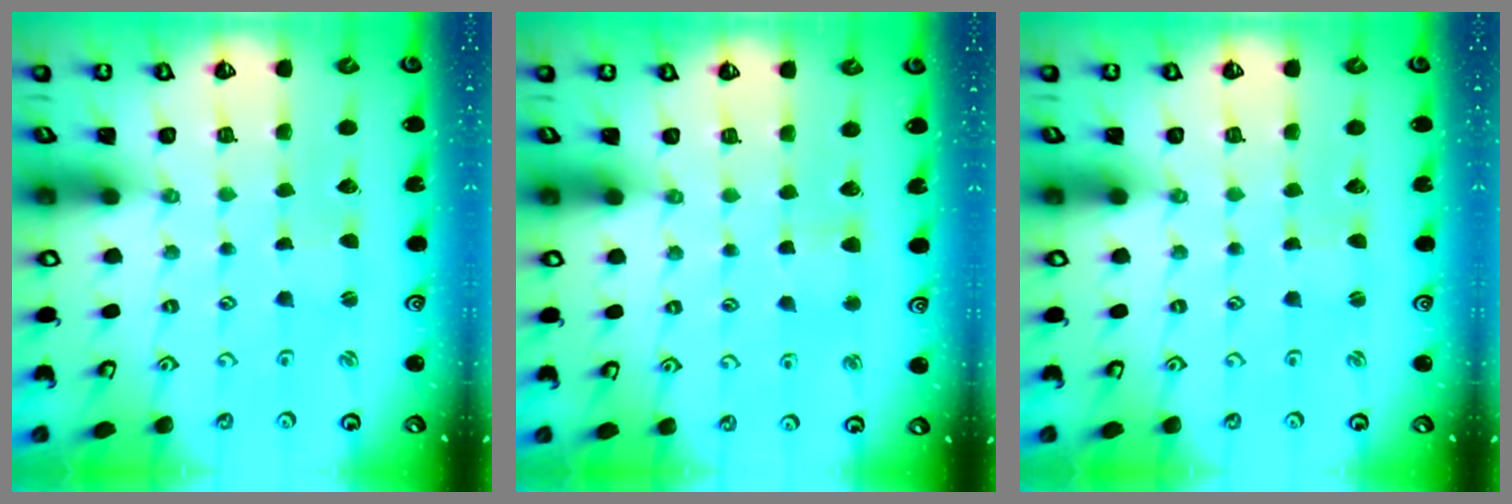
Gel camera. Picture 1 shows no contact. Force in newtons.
{"total": 2.7, "press": 2.7, "slide": 0.4}
{"total": 0.0}